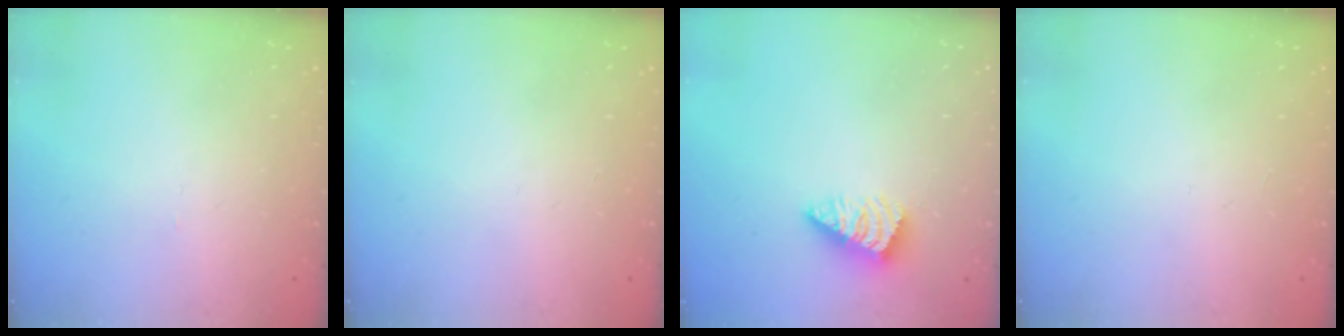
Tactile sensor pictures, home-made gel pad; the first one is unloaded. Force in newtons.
{"total": 0.0}
{"total": 2.6, "press": 2.6, "slide": 0.5}
{"total": 0.0}